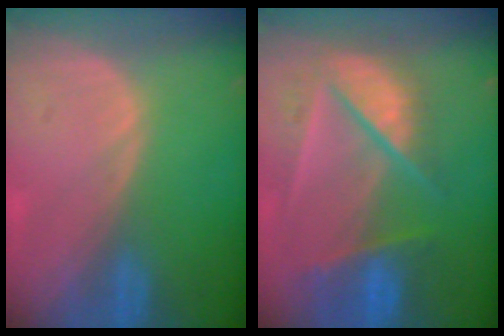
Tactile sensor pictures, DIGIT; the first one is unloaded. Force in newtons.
{"total": 9.8, "press": 8.3, "slide": 5.2}